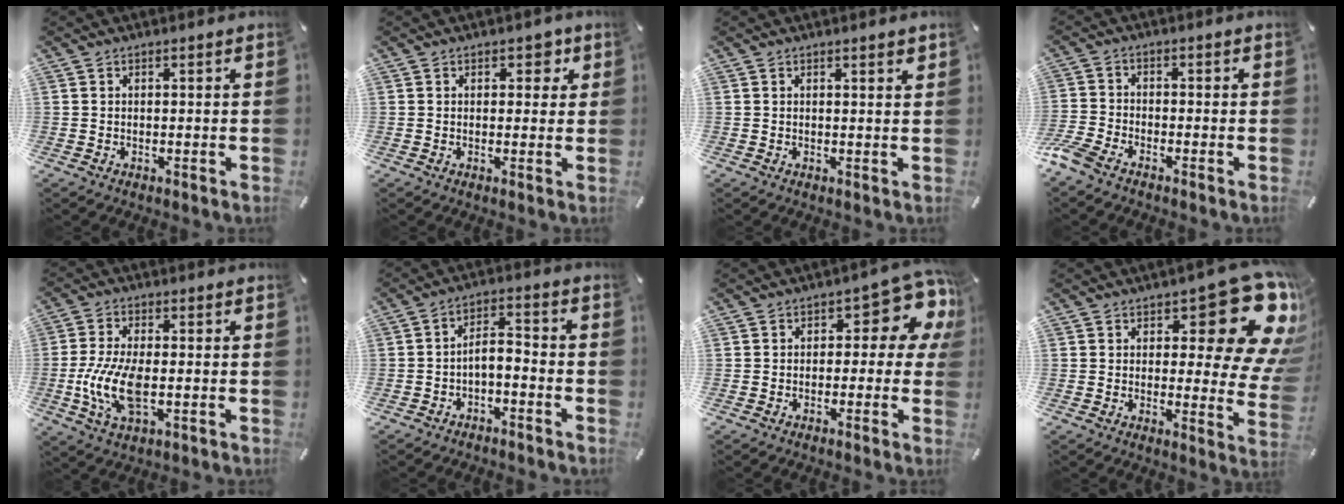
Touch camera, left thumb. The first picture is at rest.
{"total": 3.2, "force": [1.3, 2.2, 2.0], "torque": [-0.013, -0.004, 0.013]}
{"total": 1.2, "force": [0.8, 0.0, 0.8], "torque": [-0.017, -0.002, 0.015]}
{"total": 4.5, "force": [-3.7, 1.7, 2.0], "torque": [-0.064, 0.006, -0.078]}
{"total": 11.0, "force": [-1.8, 5.0, 9.6], "torque": [-0.215, -0.015, -0.033]}
{"total": 4.5, "force": [-3.0, 2.0, 2.6], "torque": [-0.045, 0.016, -0.059]}
{"total": 10.4, "force": [4.3, 5.0, 8.1], "torque": [-0.093, -0.036, 0.070]}
{"total": 18.3, "force": [9.2, 7.3, 14.1], "torque": [-0.161, -0.076, 0.148]}